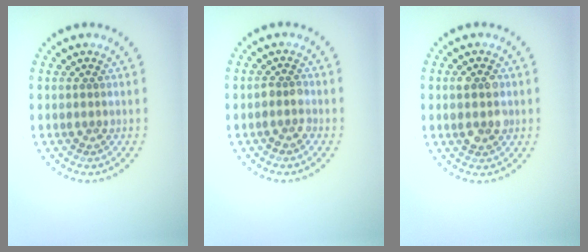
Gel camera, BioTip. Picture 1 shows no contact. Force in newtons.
{"total": 1.6, "press": 1.5, "slide": 0.6}
{"total": 2.9, "press": 2.9, "slide": 0.3}